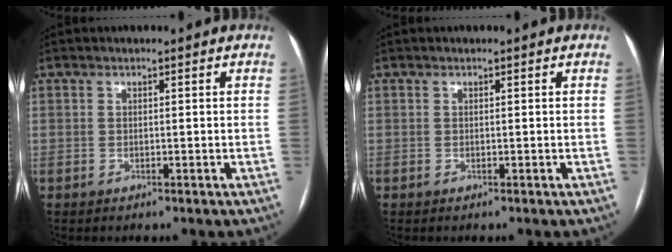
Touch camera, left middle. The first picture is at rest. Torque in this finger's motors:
{"motor_torque": [-0.05, -0.06, -0.04, -0.05]}